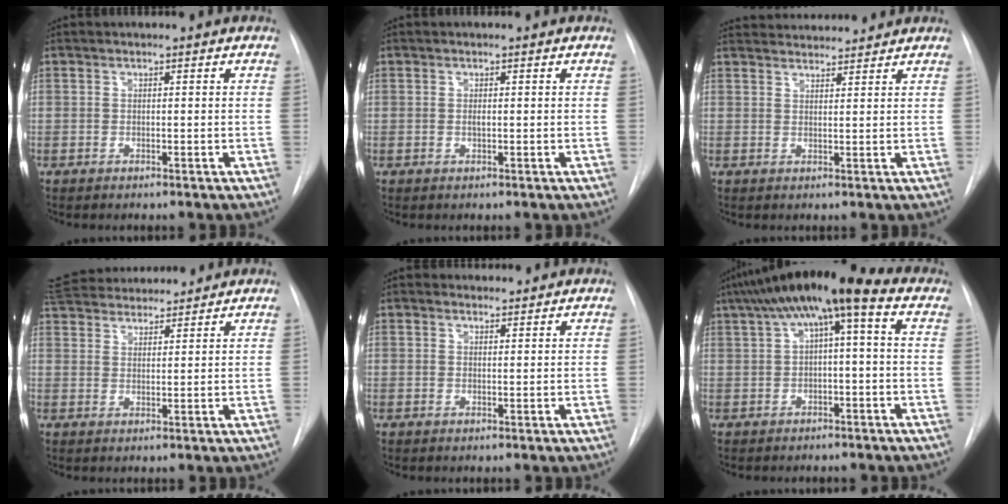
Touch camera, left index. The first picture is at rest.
{"total": 0.6, "force": [-0.1, 0.2, 0.5], "torque": [-0.011, -0.002, 0.000]}
{"total": 8.2, "force": [8.0, 0.9, 1.6], "torque": [-0.029, 0.029, 0.116]}
{"total": 12.1, "force": [11.3, 2.5, 3.6], "torque": [-0.070, 0.042, 0.184]}
{"total": 1.2, "force": [1.0, 0.6, -0.2], "torque": [0.001, 0.004, 0.012]}
{"total": 11.1, "force": [4.0, 2.0, 10.2], "torque": [-0.173, 0.054, 0.056]}